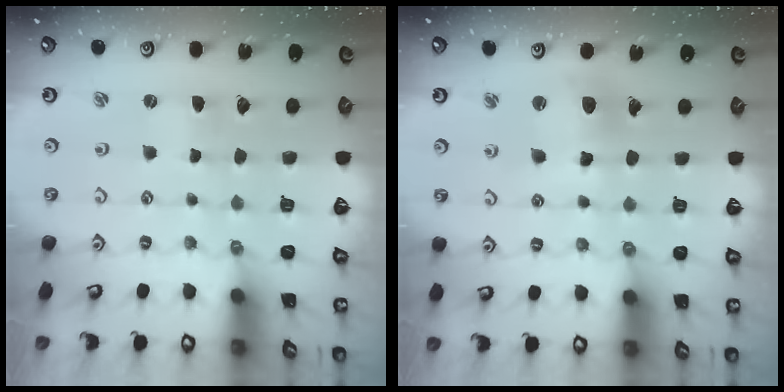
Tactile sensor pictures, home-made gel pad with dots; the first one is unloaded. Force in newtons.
{"total": 11.2, "press": 11.2, "slide": 1.3}